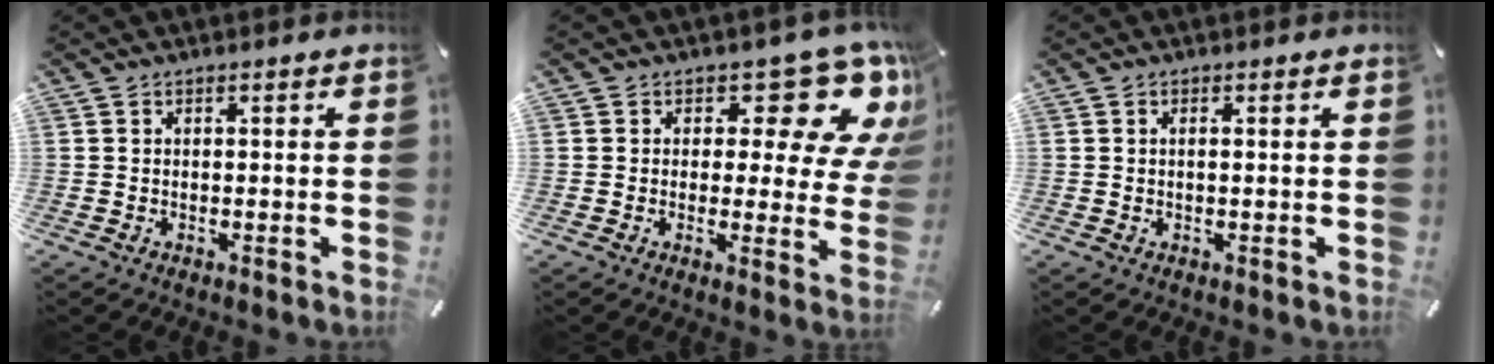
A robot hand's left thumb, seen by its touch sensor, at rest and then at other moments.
{"total": 13.2, "force": [7.9, 6.1, 8.7], "torque": [-0.097, -0.066, 0.129]}
{"total": 1.2, "force": [0.2, 0.0, 1.2], "torque": [-0.022, -0.003, 0.003]}